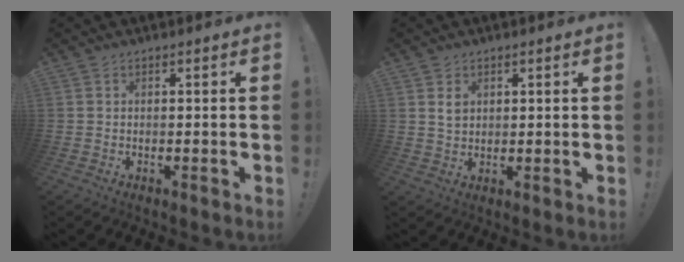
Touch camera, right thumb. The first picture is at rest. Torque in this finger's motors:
{"motor_torque": [-0.15, 0.19, -0.06, 0.08, 0.00]}